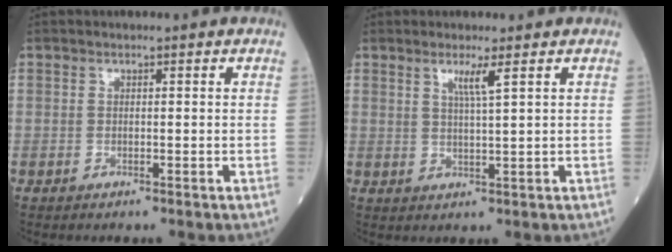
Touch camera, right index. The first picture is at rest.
{"total": 2.9, "force": [1.5, -0.6, 2.4], "torque": [-0.046, -0.006, 0.030]}